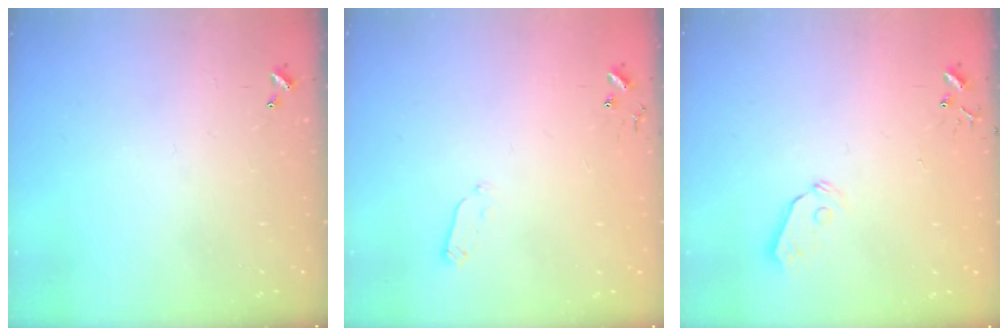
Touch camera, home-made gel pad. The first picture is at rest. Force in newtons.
{"total": 4.0, "press": 3.9, "slide": 1.0}
{"total": 6.1, "press": 6.1, "slide": 0.5}